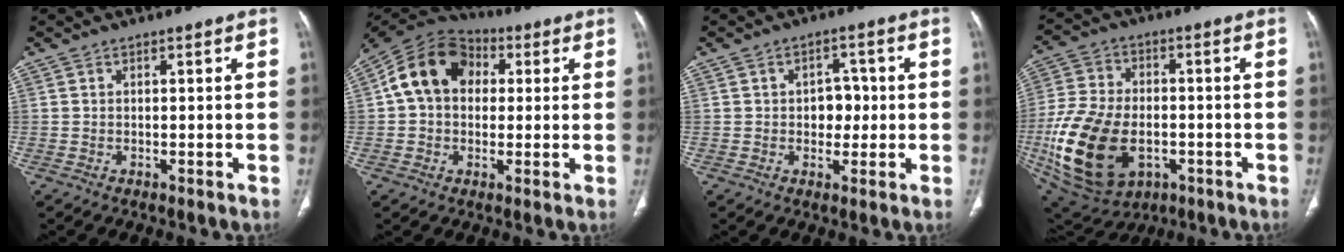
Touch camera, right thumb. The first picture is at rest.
{"total": 13.9, "force": [2.5, 10.7, 8.5], "torque": [-0.134, 0.030, 0.030]}
{"total": 5.1, "force": [0.0, 3.8, 3.3], "torque": [-0.016, 0.008, 0.000]}
{"total": 22.8, "force": [-5.5, 14.7, 16.5], "torque": [-0.338, 0.003, -0.073]}